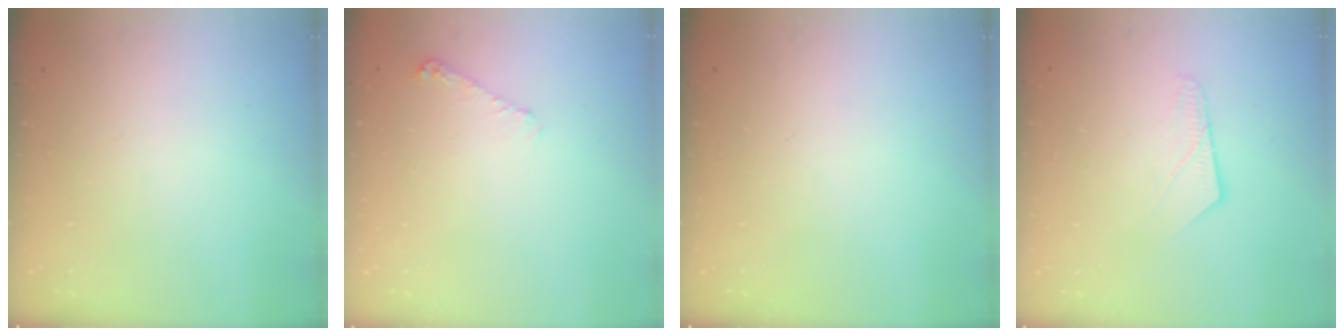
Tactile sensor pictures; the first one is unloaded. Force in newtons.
{"total": 5.3, "press": 5.2, "slide": 0.8}
{"total": 0.0}
{"total": 7.2, "press": 7.2, "slide": 0.9}